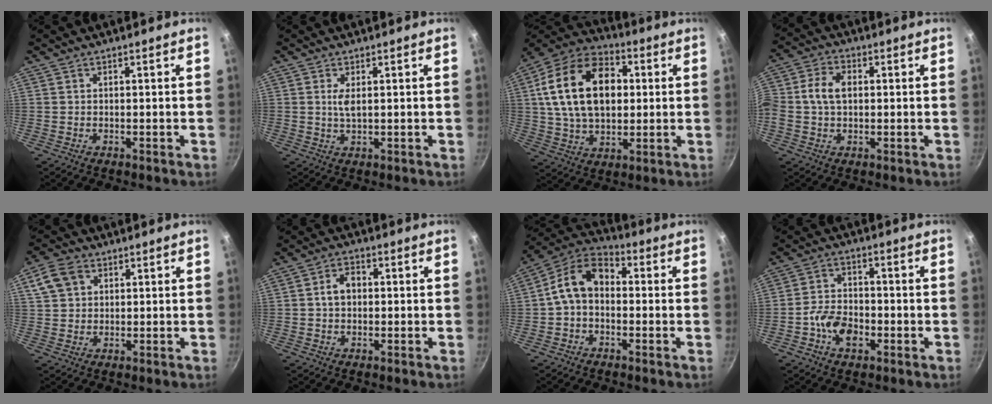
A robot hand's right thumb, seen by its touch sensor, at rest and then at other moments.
{"total": 2.4, "force": [0.6, 0.9, 2.2], "torque": [-0.041, -0.004, 0.012]}
{"total": 21.7, "force": [3.6, 14.3, 15.9], "torque": [-0.255, 0.017, 0.052]}
{"total": 7.3, "force": [0.5, 5.0, 5.3], "torque": [-0.100, 0.019, -0.005]}
{"total": 7.4, "force": [2.8, 5.7, 3.9], "torque": [-0.060, 0.005, 0.046]}
{"total": 4.7, "force": [0.3, 3.5, 3.2], "torque": [-0.038, 0.015, -0.001]}
{"total": 10.6, "force": [0.1, 7.4, 7.5], "torque": [-0.117, 0.041, -0.023]}
{"total": 7.4, "force": [-2.7, 4.8, 5.0], "torque": [-0.081, 0.024, -0.055]}